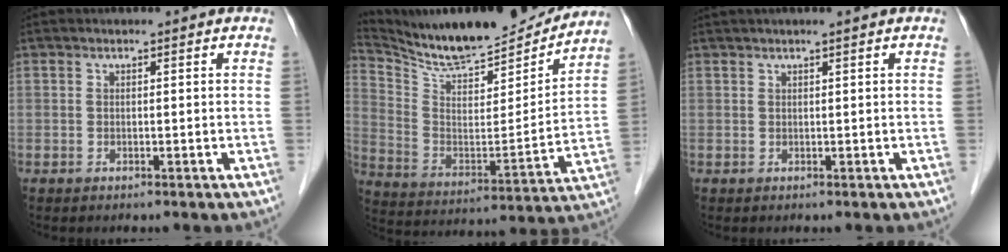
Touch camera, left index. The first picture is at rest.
{"total": 20.7, "force": [19.4, 2.7, 6.8], "torque": [-0.133, -0.034, 0.307]}
{"total": 2.3, "force": [1.7, -0.4, 1.5], "torque": [-0.022, 0.020, 0.033]}